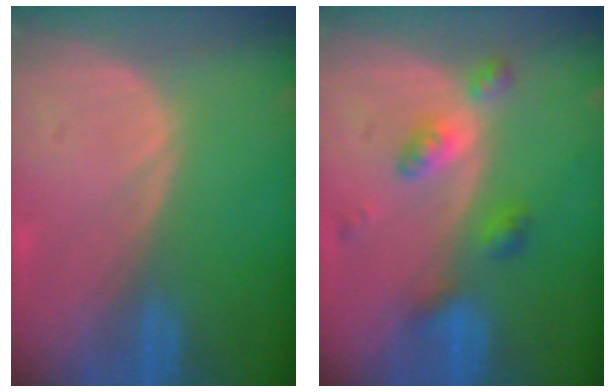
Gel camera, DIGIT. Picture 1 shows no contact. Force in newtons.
{"total": 4.8, "press": 4.8, "slide": 0.1}